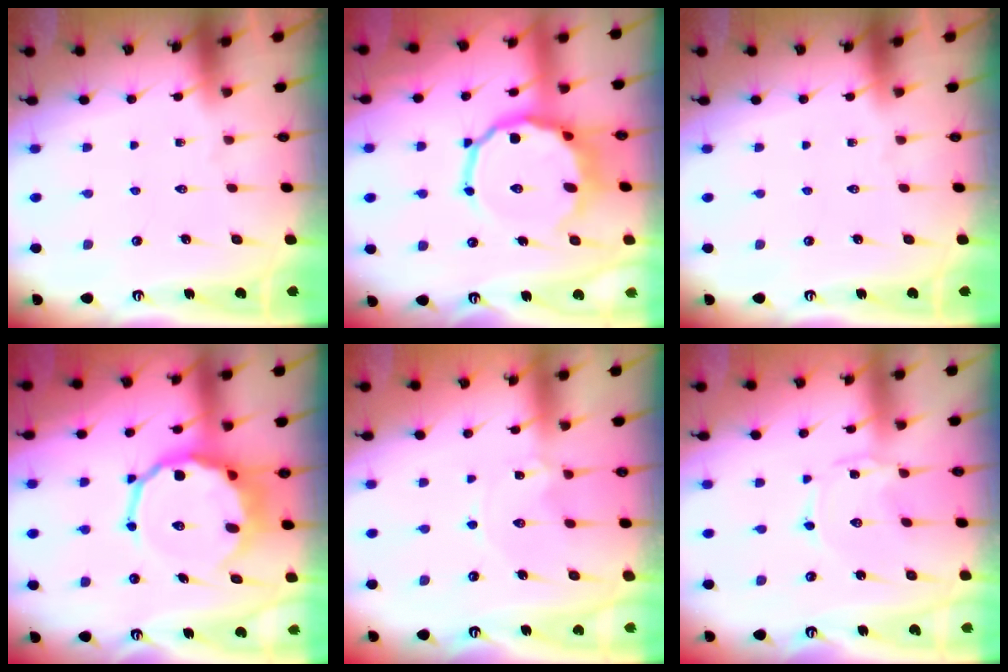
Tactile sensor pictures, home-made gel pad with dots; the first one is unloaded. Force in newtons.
{"total": 13.0, "press": 12.5, "slide": 3.5}
{"total": 0.0}
{"total": 13.3, "press": 12.8, "slide": 3.8}
{"total": 0.8, "press": 0.8, "slide": 0.2}
{"total": 0.6, "press": 0.6, "slide": 0.1}